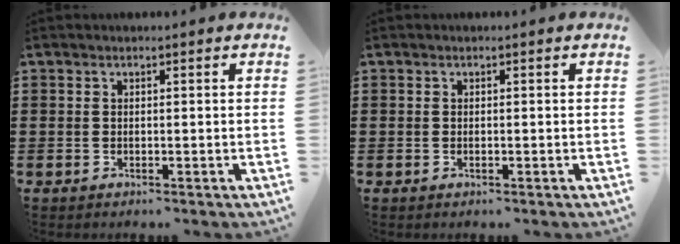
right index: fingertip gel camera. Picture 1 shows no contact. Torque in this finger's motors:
{"motor_torque": [2.14, 0.00, -0.02, -0.01]}